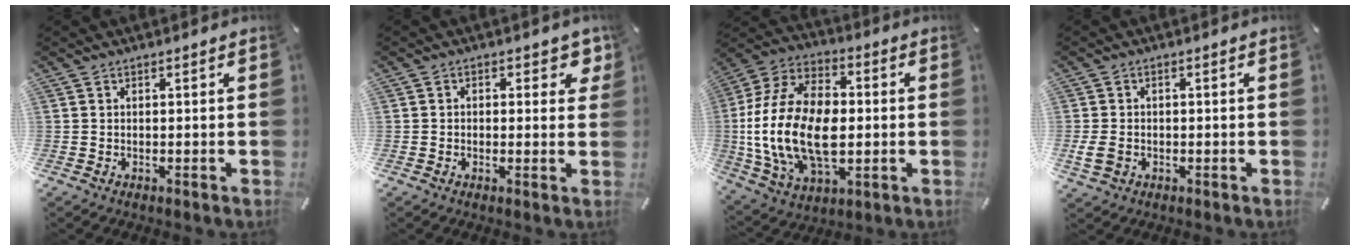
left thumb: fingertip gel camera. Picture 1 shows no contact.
{"total": 3.7, "force": [1.1, 2.5, 2.6], "torque": [-0.014, -0.006, 0.009]}
{"total": 21.6, "force": [-2.7, 14.3, 16.0], "torque": [-0.353, 0.010, -0.043]}
{"total": 3.7, "force": [-0.8, 2.9, 2.2], "torque": [-0.044, 0.003, -0.012]}